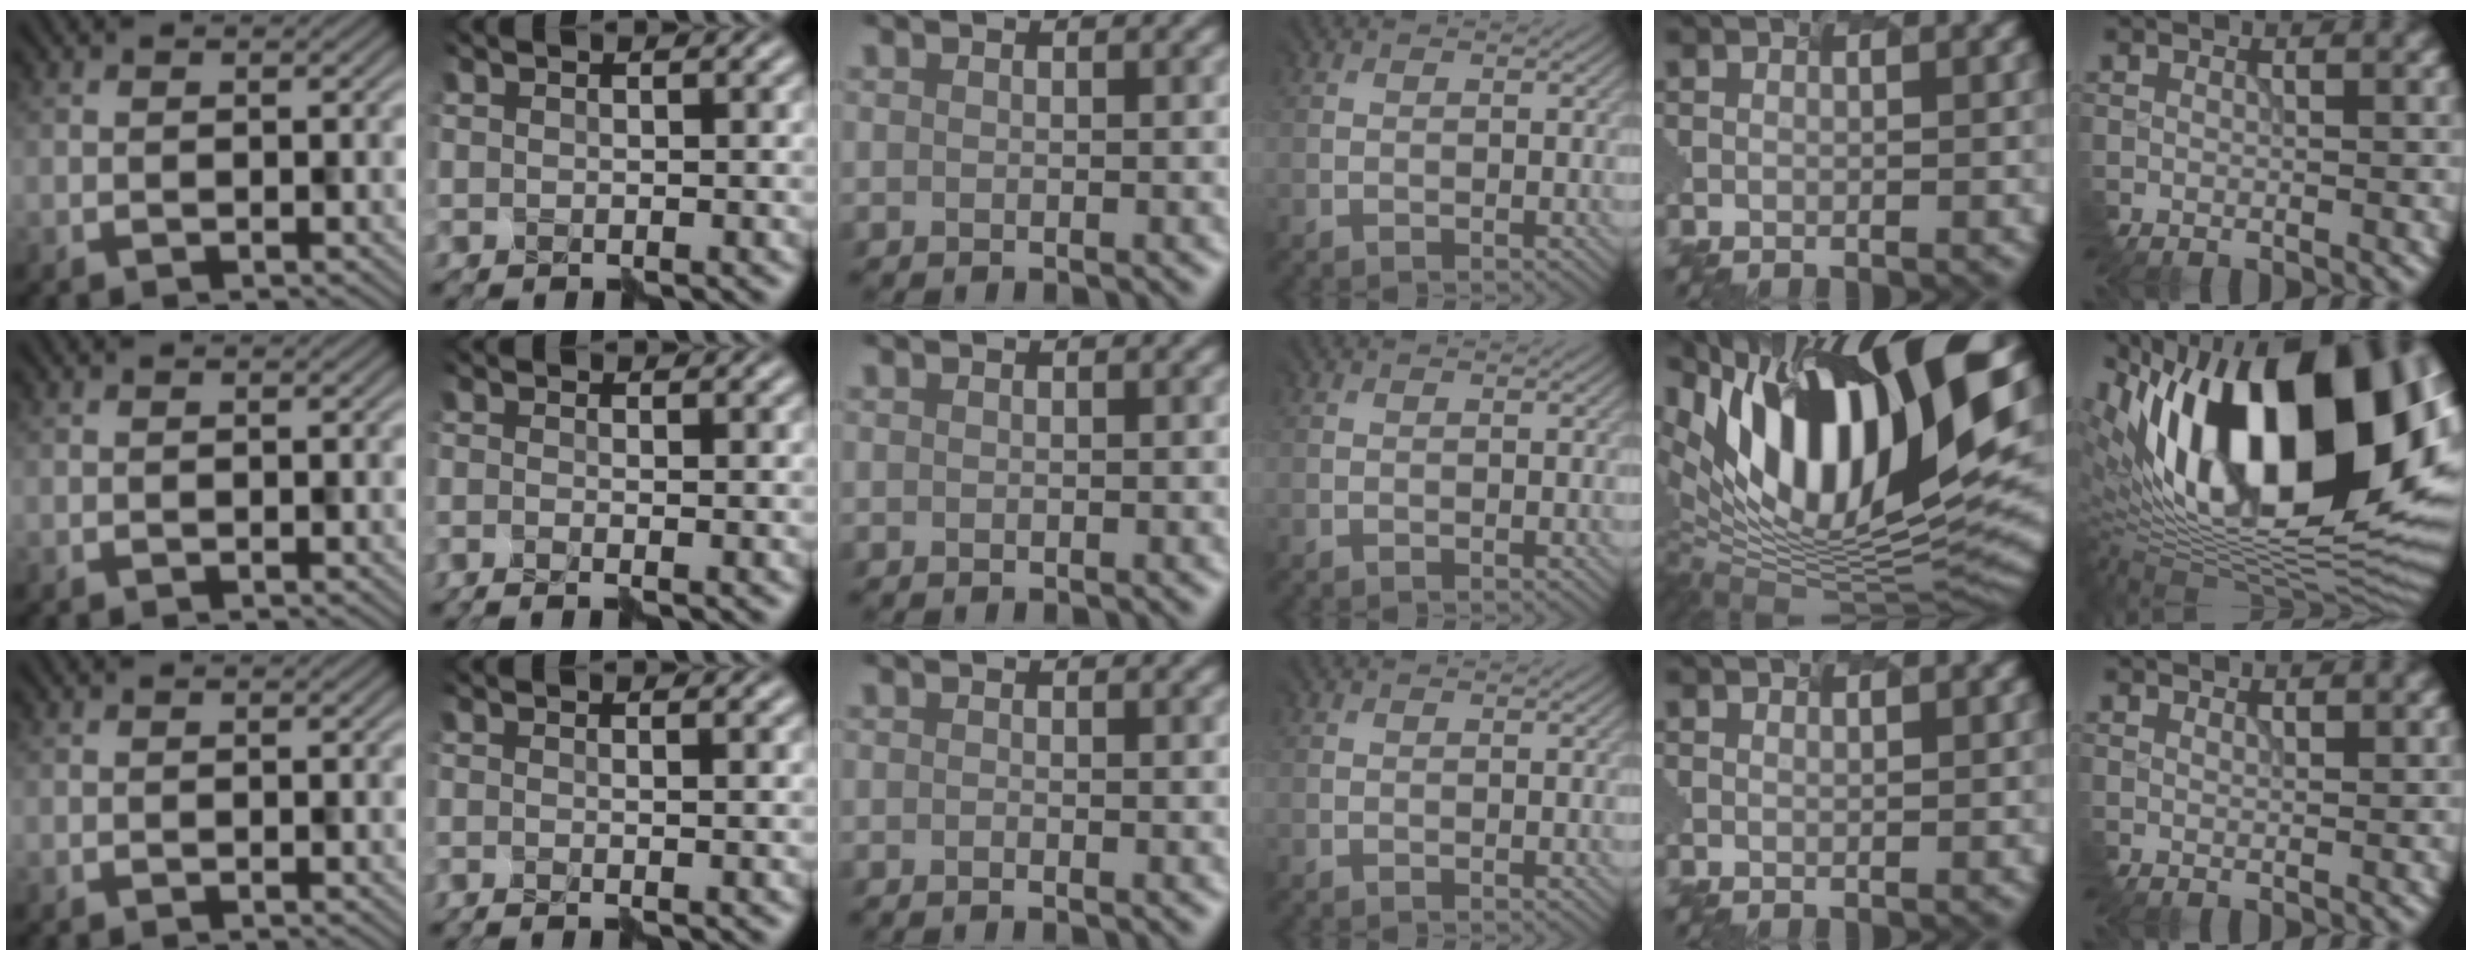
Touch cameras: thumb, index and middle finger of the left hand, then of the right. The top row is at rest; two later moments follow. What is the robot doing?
{"motion": "assemble", "object": "hinged jar"}